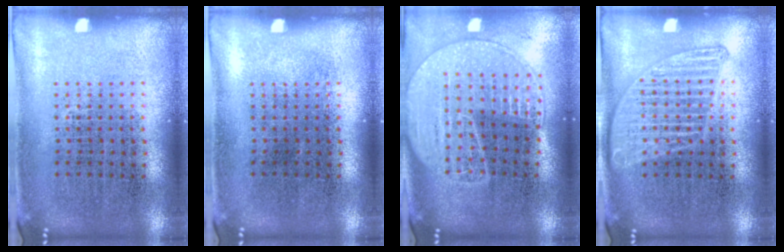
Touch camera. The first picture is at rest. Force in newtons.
{"total": 0.0}
{"total": 2.0, "press": 1.8, "slide": 0.8}
{"total": 1.3, "press": 1.3, "slide": 0.1}